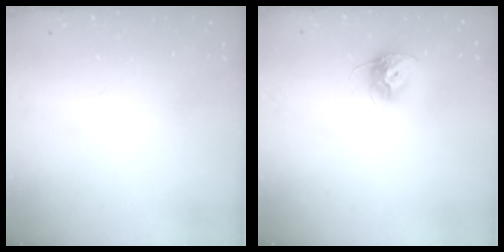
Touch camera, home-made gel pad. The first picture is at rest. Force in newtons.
{"total": 9.8, "press": 9.8, "slide": 0.3}